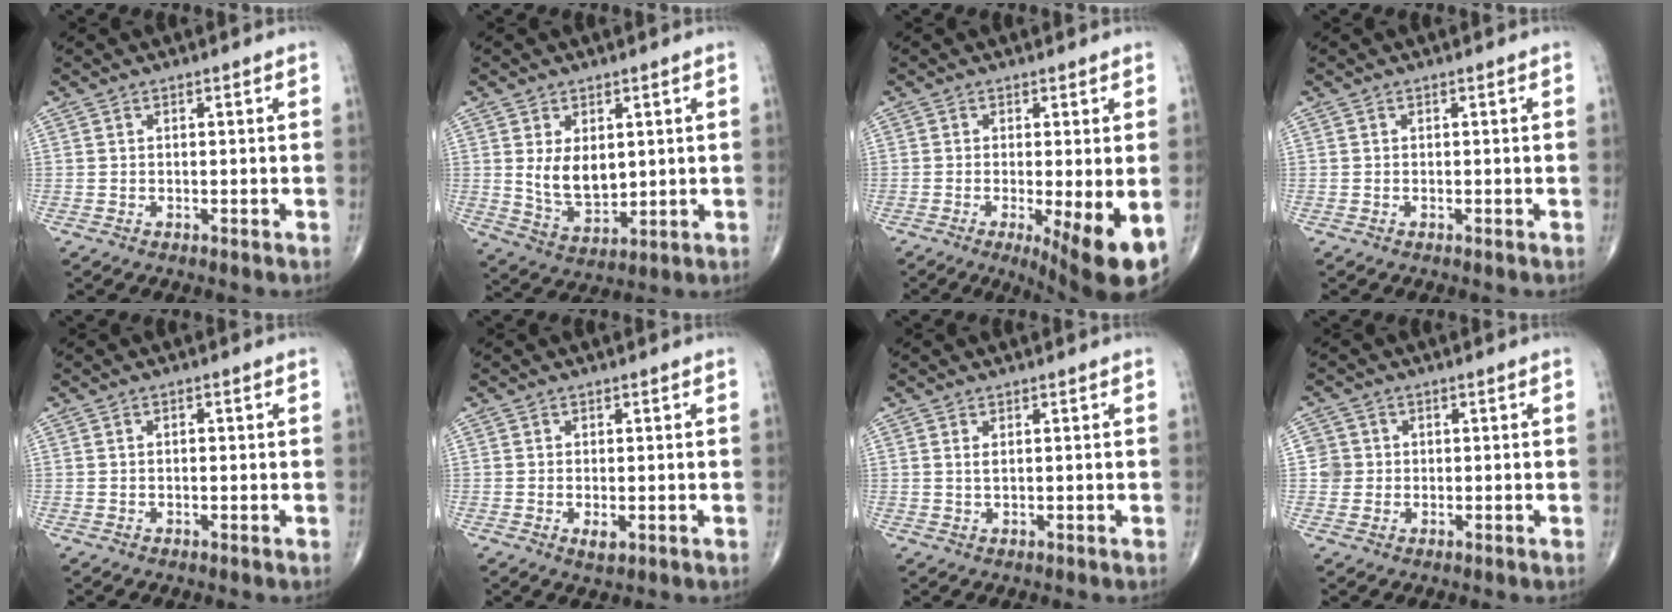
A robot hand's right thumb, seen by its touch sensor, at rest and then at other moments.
{"total": 8.1, "force": [1.4, 5.1, 6.1], "torque": [-0.087, -0.023, 0.042]}
{"total": 10.2, "force": [-3.2, 2.1, 9.4], "torque": [-0.137, -0.025, -0.045]}
{"total": 0.0}
{"total": 0.9, "force": [0.1, 0.4, 0.7], "torque": [-0.013, 0.003, 0.000]}
{"total": 1.9, "force": [-0.5, 0.8, 1.6], "torque": [-0.029, -0.004, -0.006]}
{"total": 1.0, "force": [0.4, 0.3, 0.9], "torque": [-0.017, -0.001, 0.009]}
{"total": 3.2, "force": [0.2, 3.2, 0.2], "torque": [0.022, 0.006, 0.003]}